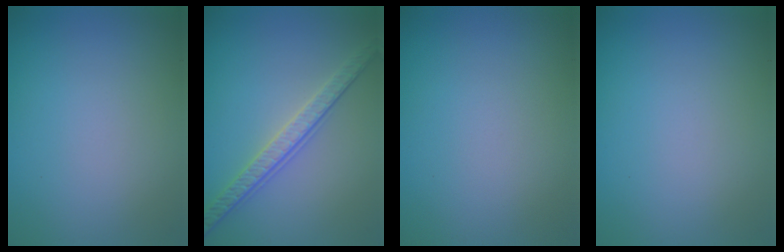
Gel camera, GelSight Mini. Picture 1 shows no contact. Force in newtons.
{"total": 3.6, "press": 3.3, "slide": 1.4}
{"total": 0.0}
{"total": 0.0}